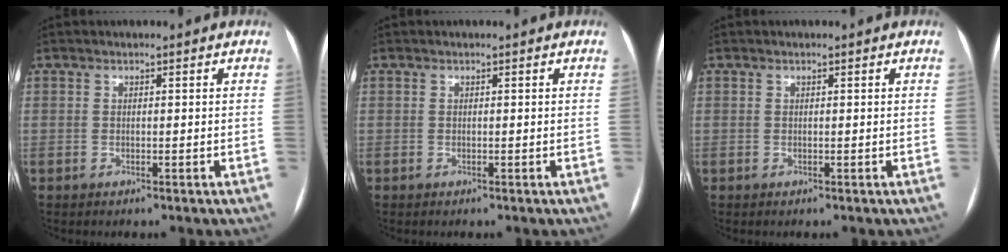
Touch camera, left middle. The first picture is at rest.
{"total": 0.0}
{"total": 0.0}